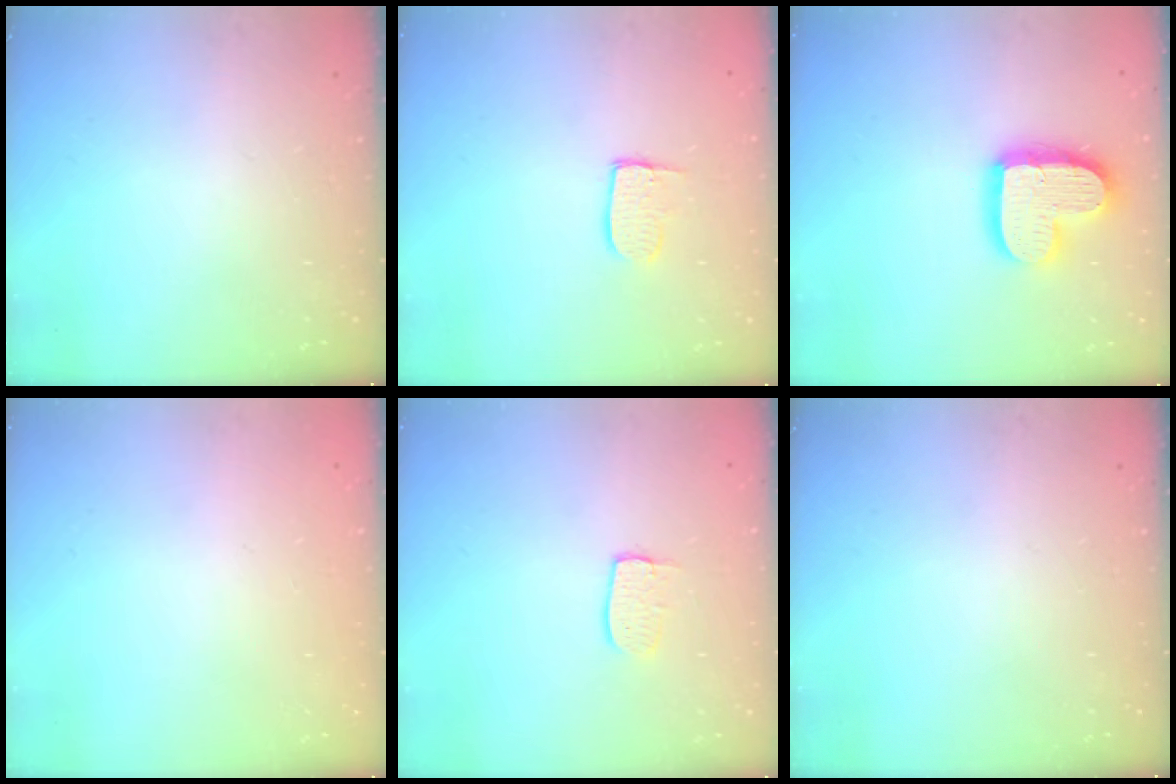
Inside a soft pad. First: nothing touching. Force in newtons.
{"total": 6.7, "press": 6.7, "slide": 0.2}
{"total": 15.6, "press": 15.5, "slide": 1.3}
{"total": 0.0}
{"total": 5.8, "press": 5.8, "slide": 0.4}
{"total": 0.0}